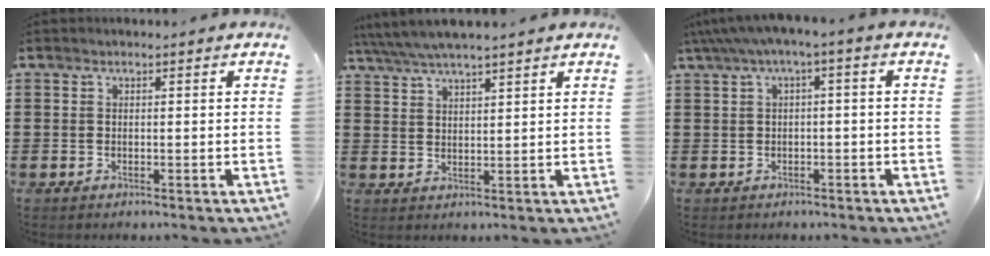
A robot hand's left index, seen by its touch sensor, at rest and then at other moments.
{"total": 4.2, "force": [3.8, 0.1, 1.8], "torque": [-0.045, -0.011, 0.068]}
{"total": 2.5, "force": [-1.2, 0.2, 2.2], "torque": [-0.037, -0.001, -0.025]}